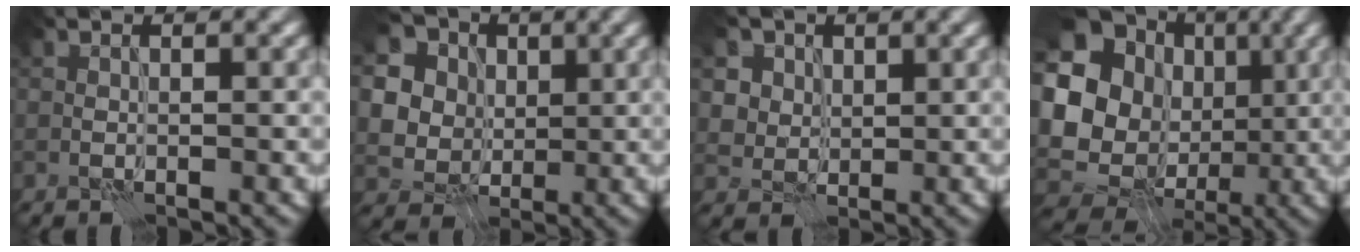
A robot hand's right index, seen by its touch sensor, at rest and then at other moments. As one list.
[{"total": 10.2, "force": [4.2, 8.2, 4.5], "torque": [-0.111, 0.016, 0.066]}, {"total": 6.2, "force": [3.3, 4.8, 2.3], "torque": [-0.058, 0.003, 0.051]}, {"total": 17.3, "force": [2.0, 15.1, 8.2], "torque": [-0.182, -0.006, 0.030]}]